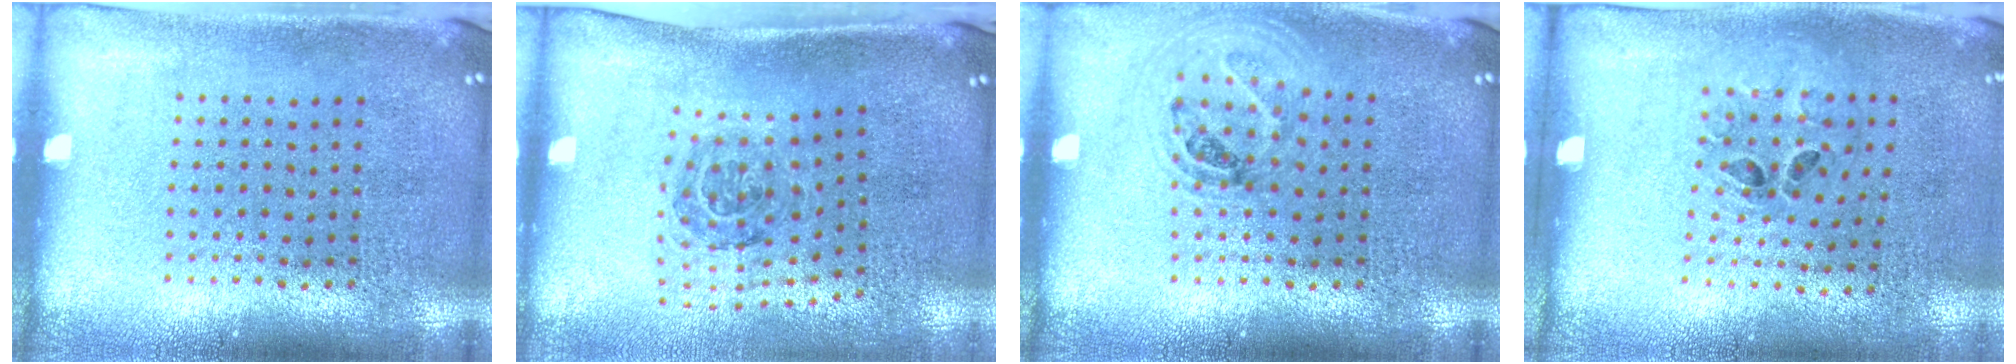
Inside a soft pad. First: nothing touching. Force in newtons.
{"total": 1.3, "press": 1.1, "slide": 0.7}
{"total": 1.0, "press": 1.0, "slide": 0.2}
{"total": 1.3, "press": 0.7, "slide": 1.1}